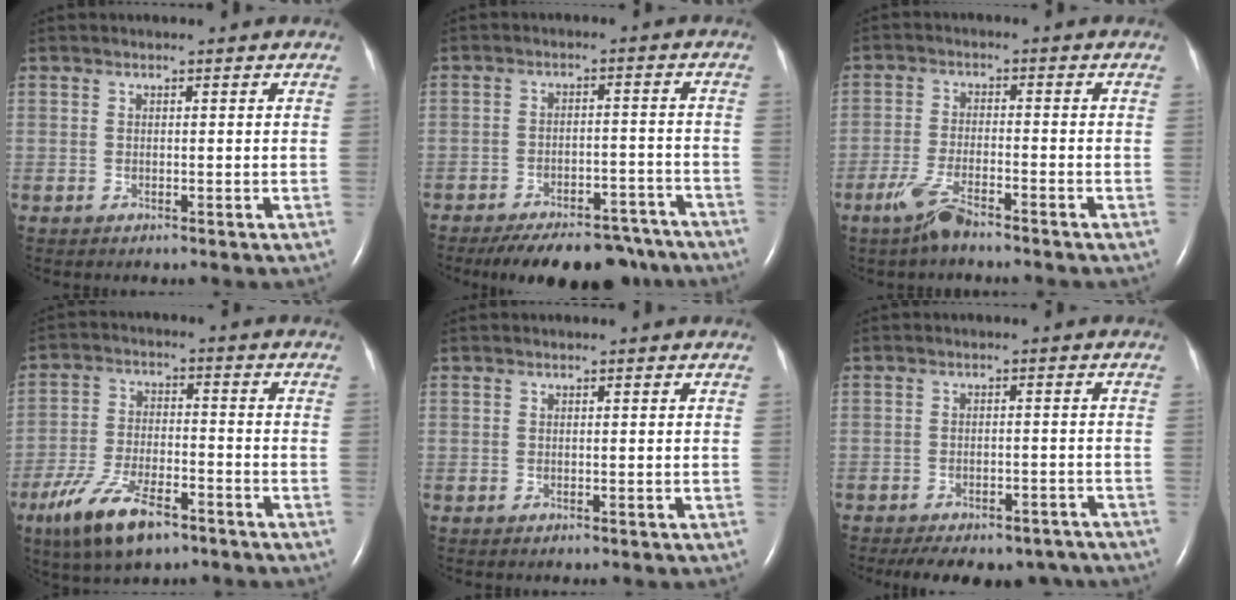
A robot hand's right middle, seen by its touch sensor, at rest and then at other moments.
{"total": 17.0, "force": [-14.3, 6.4, 6.4], "torque": [-0.091, 0.006, -0.187]}
{"total": 5.0, "force": [-3.8, 0.6, 3.2], "torque": [-0.077, -0.009, -0.076]}
{"total": 11.3, "force": [-7.1, 3.9, 7.8], "torque": [-0.158, -0.011, -0.124]}
{"total": 0.0}
{"total": 14.6, "force": [-11.9, 6.1, 5.8], "torque": [-0.116, 0.002, -0.142]}